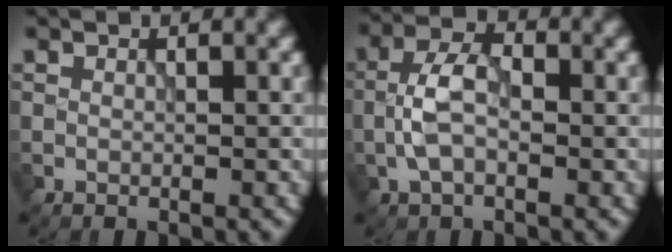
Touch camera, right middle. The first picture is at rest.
{"total": 4.0, "force": [-0.9, 2.1, 3.3], "torque": [-0.068, 0.012, -0.025]}